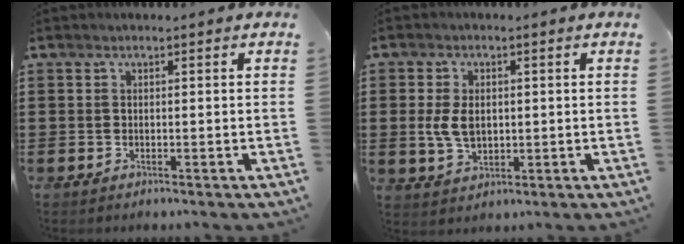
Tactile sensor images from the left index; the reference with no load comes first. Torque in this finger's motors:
{"motor_torque": [0.57, 0.42, 0.35, 0.05]}